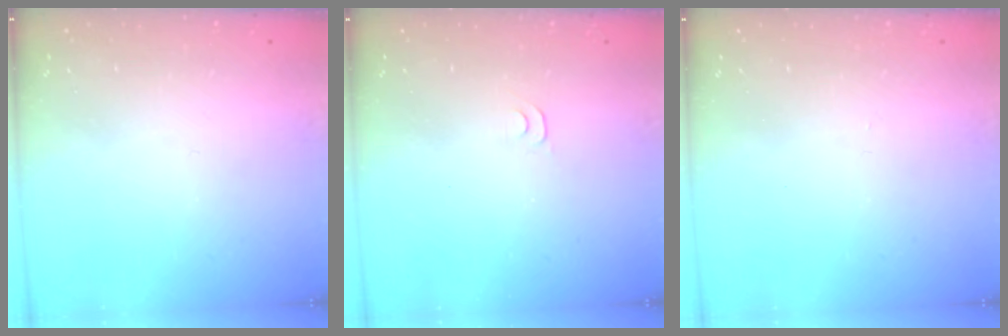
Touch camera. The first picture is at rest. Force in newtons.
{"total": 3.9, "press": 3.9, "slide": 0.3}
{"total": 2.4, "press": 2.4, "slide": 0.4}